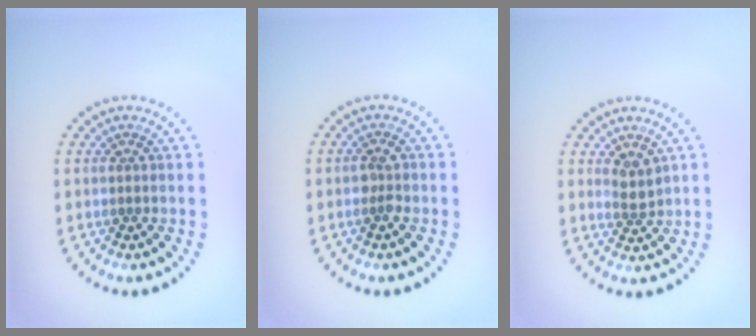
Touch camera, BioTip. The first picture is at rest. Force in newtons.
{"total": 1.0, "press": 1.0, "slide": 0.3}
{"total": 1.7, "press": 1.4, "slide": 1.0}